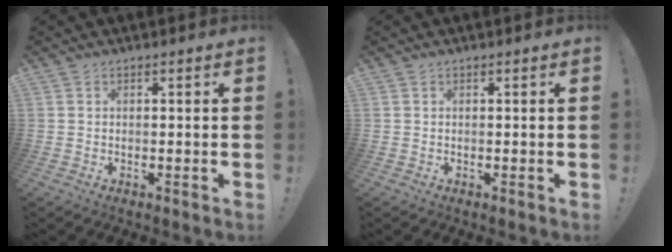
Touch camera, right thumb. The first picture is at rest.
{"total": 0.0}